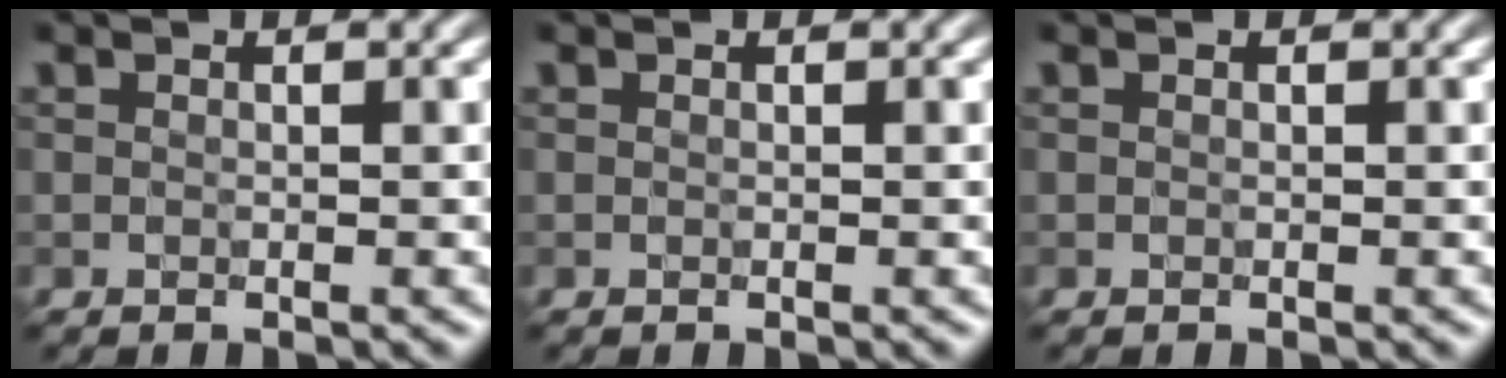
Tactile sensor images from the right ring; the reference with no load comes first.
{"total": 0.0}
{"total": 0.0}